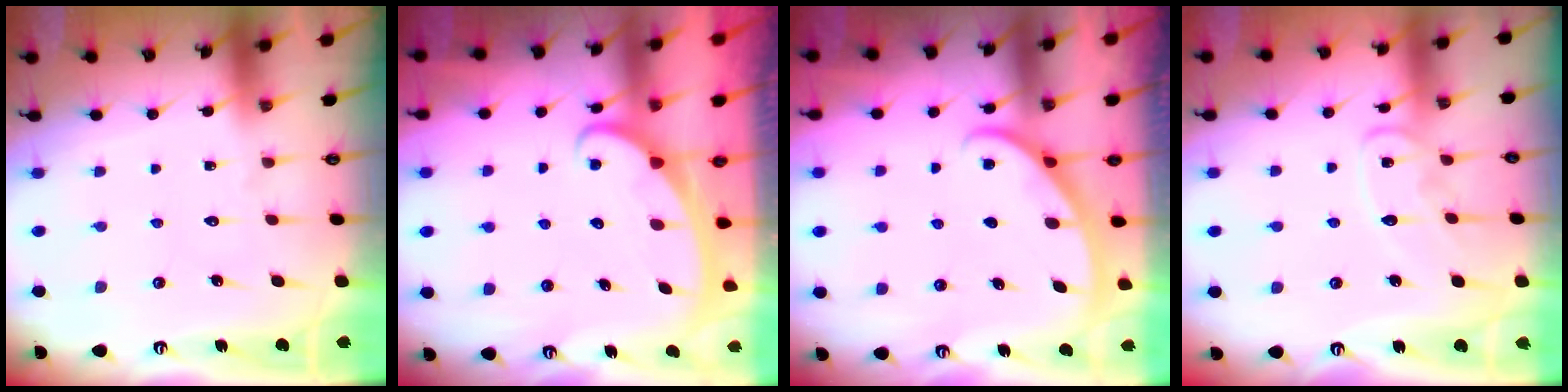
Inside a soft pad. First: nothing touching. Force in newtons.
{"total": 2.4, "press": 2.4, "slide": 0.4}
{"total": 3.8, "press": 3.8, "slide": 0.4}
{"total": 9.5, "press": 9.5, "slide": 0.3}